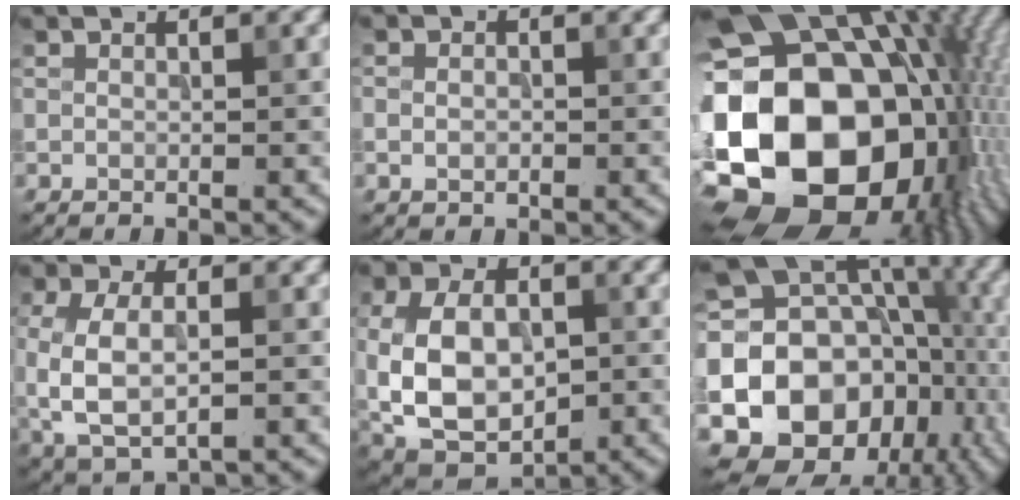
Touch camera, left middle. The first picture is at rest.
{"total": 1.5, "force": [-0.3, 1.1, 0.9], "torque": [-0.016, -0.001, -0.006]}
{"total": 22.8, "force": [-1.9, 16.2, 16.0], "torque": [-0.309, -0.014, -0.026]}
{"total": 5.7, "force": [-0.7, 3.2, 4.7], "torque": [-0.110, -0.007, -0.011]}
{"total": 12.5, "force": [-1.8, 8.3, 9.1], "torque": [-0.191, -0.012, -0.016]}
{"total": 19.4, "force": [-5.2, 16.0, 9.7], "torque": [-0.174, 0.003, -0.084]}